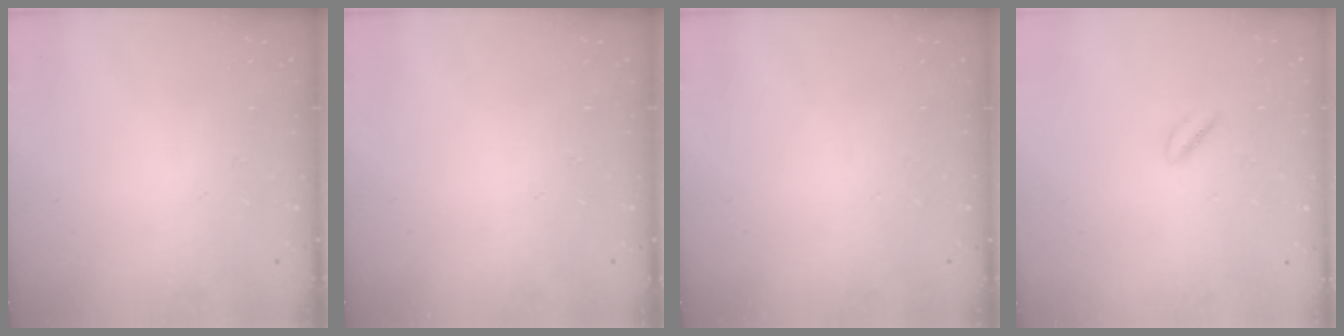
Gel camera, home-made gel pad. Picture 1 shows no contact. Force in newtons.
{"total": 0.0}
{"total": 0.0}
{"total": 1.9, "press": 1.7, "slide": 1.0}